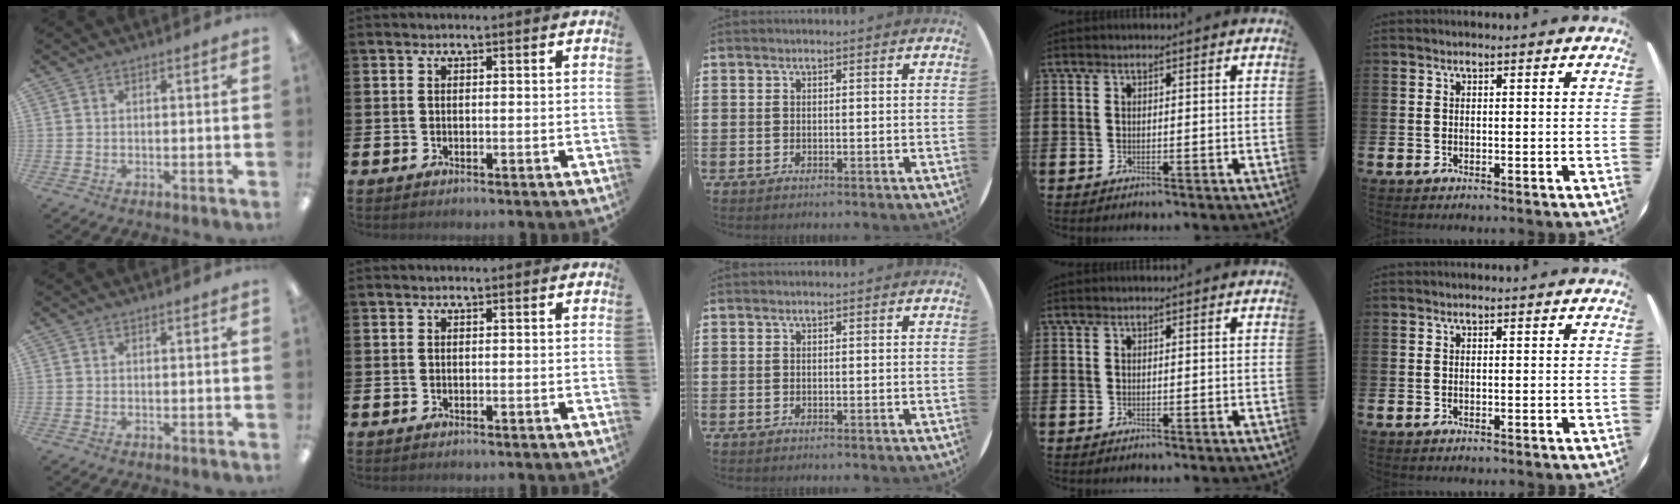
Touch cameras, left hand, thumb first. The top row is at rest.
{}